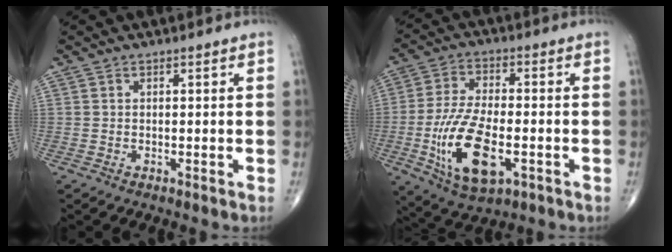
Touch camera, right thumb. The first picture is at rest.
{"total": 15.3, "force": [-4.1, 7.1, 12.9], "torque": [-0.252, 0.004, -0.066]}